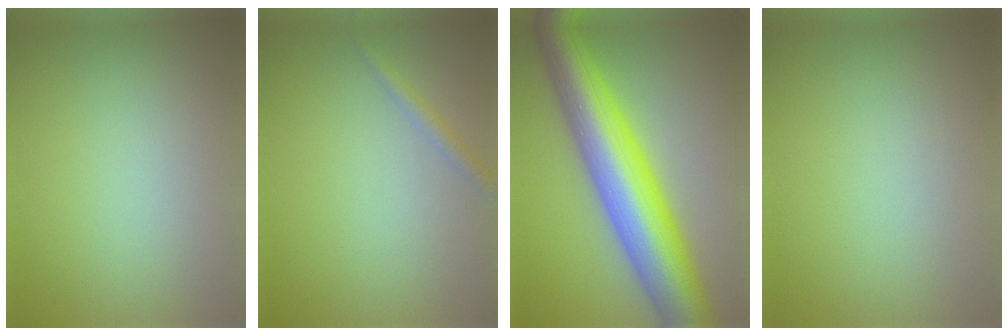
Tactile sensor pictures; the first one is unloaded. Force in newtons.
{"total": 1.2, "press": 1.2, "slide": 0.0}
{"total": 11.3, "press": 11.3, "slide": 0.1}
{"total": 0.0}